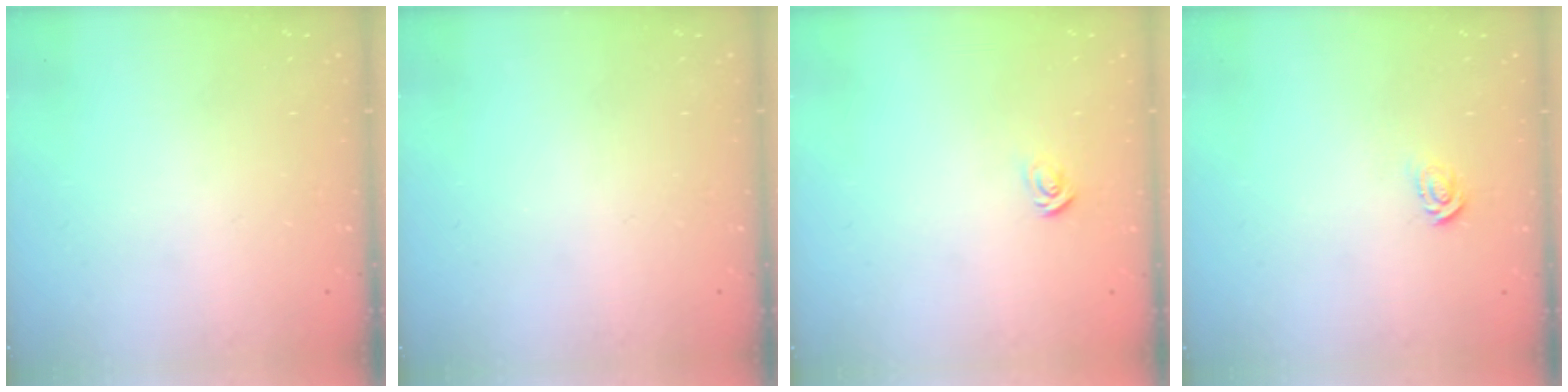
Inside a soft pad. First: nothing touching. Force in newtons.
{"total": 0.0}
{"total": 2.7, "press": 2.7, "slide": 0.3}
{"total": 3.0, "press": 3.0, "slide": 0.1}